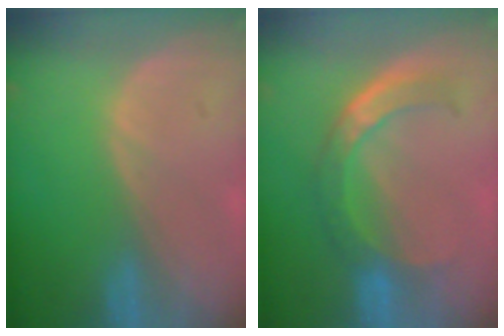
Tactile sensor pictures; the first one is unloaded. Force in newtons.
{"total": 8.0, "press": 6.8, "slide": 4.1}